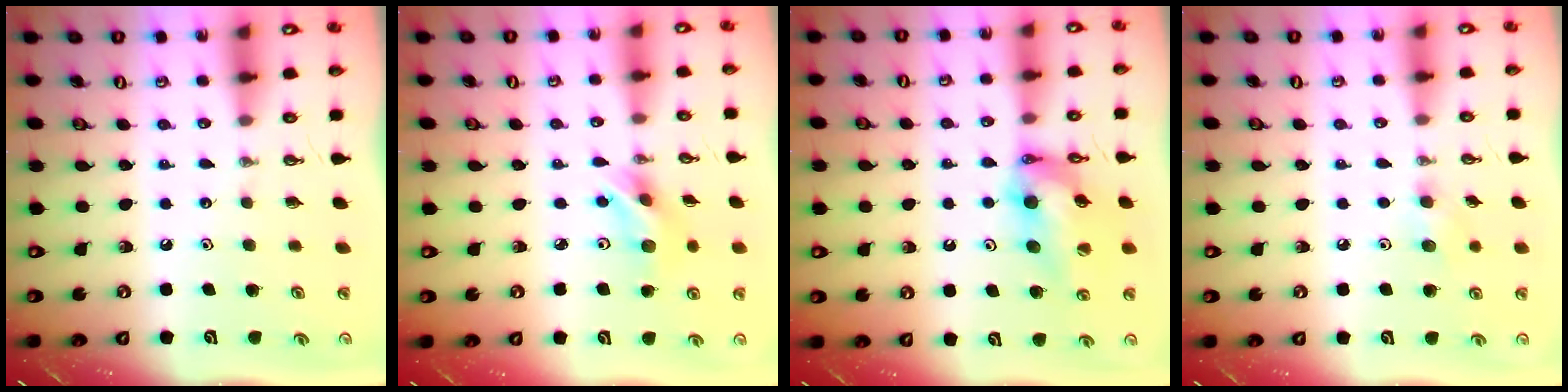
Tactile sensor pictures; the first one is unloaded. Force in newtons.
{"total": 9.0, "press": 8.2, "slide": 3.6}
{"total": 13.3, "press": 12.9, "slide": 3.2}
{"total": 7.0, "press": 5.9, "slide": 3.7}